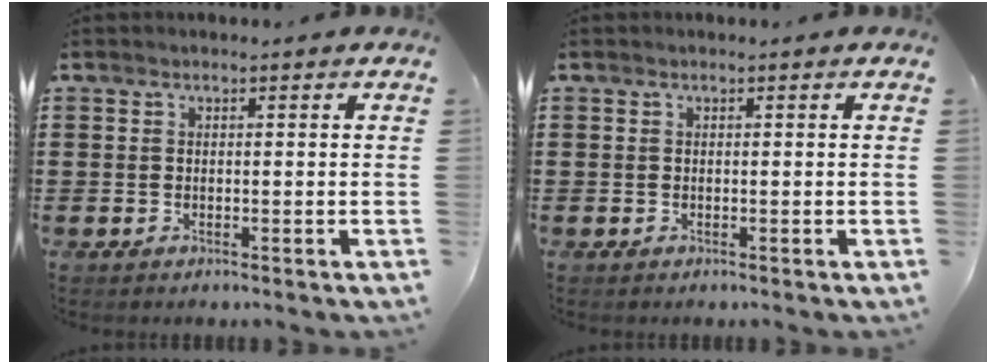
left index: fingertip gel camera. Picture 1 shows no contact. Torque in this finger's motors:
{"motor_torque": [0.00, 0.00, 0.00, 0.00]}